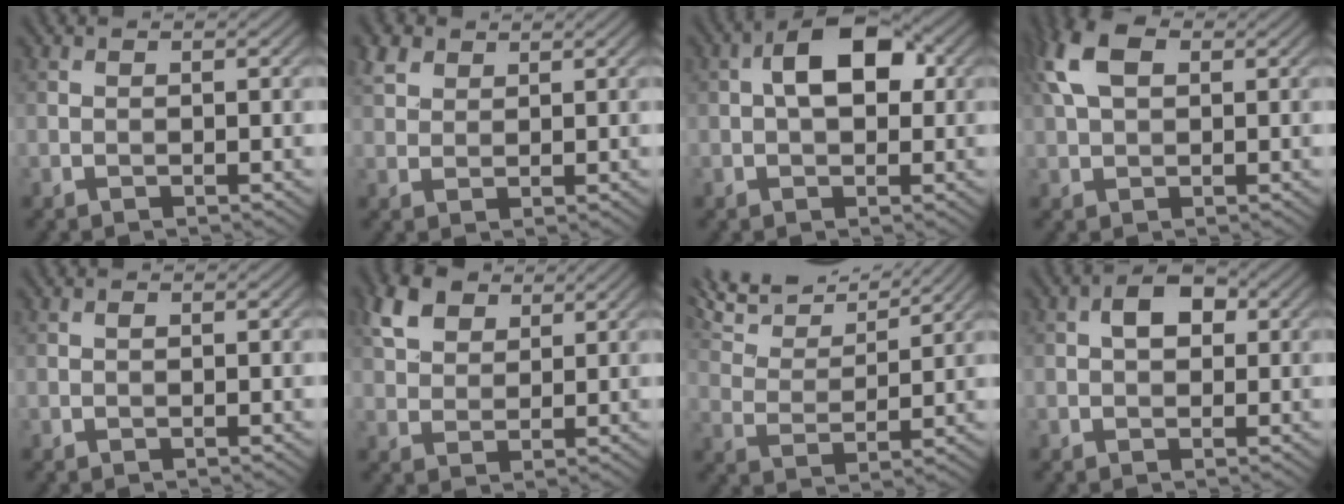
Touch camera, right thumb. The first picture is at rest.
{"total": 3.3, "force": [2.0, 2.1, 1.5], "torque": [-0.043, 0.010, 0.044]}
{"total": 6.6, "force": [1.1, 3.8, 5.4], "torque": [-0.086, 0.013, 0.011]}
{"total": 7.4, "force": [2.5, 4.2, 5.6], "torque": [-0.146, 0.025, 0.044]}
{"total": 0.0}
{"total": 5.9, "force": [3.3, 3.7, 3.2], "torque": [-0.073, 0.009, 0.065]}
{"total": 11.5, "force": [9.8, 2.7, 5.3], "torque": [-0.131, 0.010, 0.161]}
{"total": 3.5, "force": [0.7, 2.4, 2.5], "torque": [-0.042, 0.006, 0.006]}